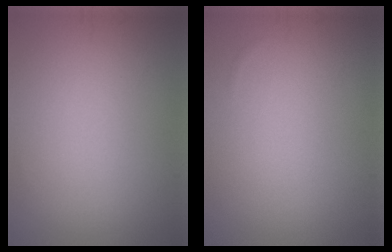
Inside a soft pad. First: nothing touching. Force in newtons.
{"total": 0.0}